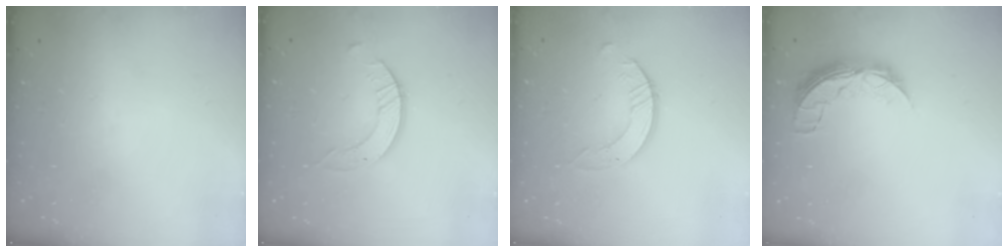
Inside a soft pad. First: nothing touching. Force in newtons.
{"total": 2.4, "press": 2.4, "slide": 0.3}
{"total": 3.1, "press": 3.1, "slide": 0.3}
{"total": 7.9, "press": 7.9, "slide": 0.6}